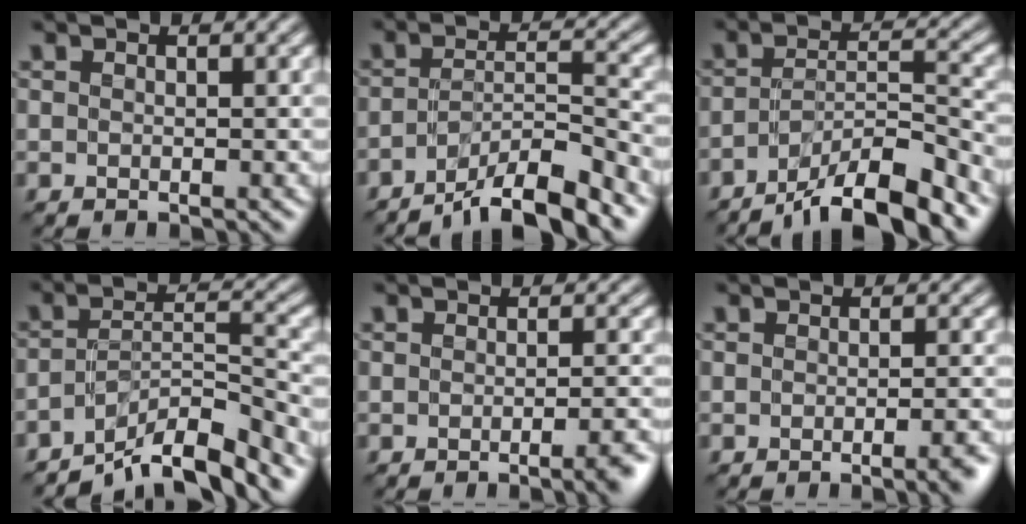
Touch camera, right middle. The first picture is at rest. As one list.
[{"total": 7.1, "force": [-5.3, 1.6, 4.5], "torque": [-0.069, 0.002, -0.091]}, {"total": 8.7, "force": [-6.3, 2.1, 5.6], "torque": [-0.083, 0.004, -0.109]}, {"total": 7.6, "force": [-6.1, 1.5, 4.3], "torque": [-0.063, 0.005, -0.106]}, {"total": 3.6, "force": [-1.7, 1.0, 3.0], "torque": [-0.027, 0.000, -0.026]}, {"total": 3.1, "force": [-1.5, 0.9, 2.6], "torque": [-0.022, -0.001, -0.023]}]